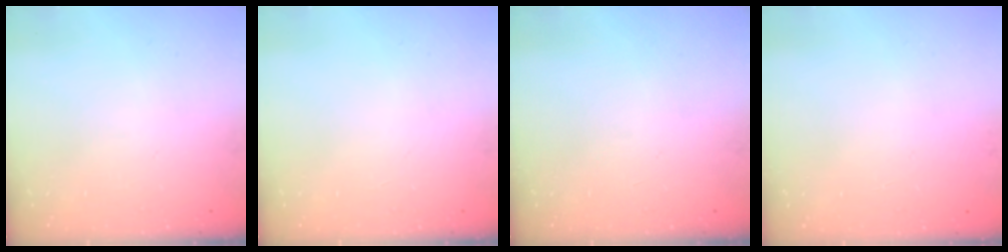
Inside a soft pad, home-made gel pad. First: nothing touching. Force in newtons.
{"total": 0.0}
{"total": 0.0}
{"total": 0.0}